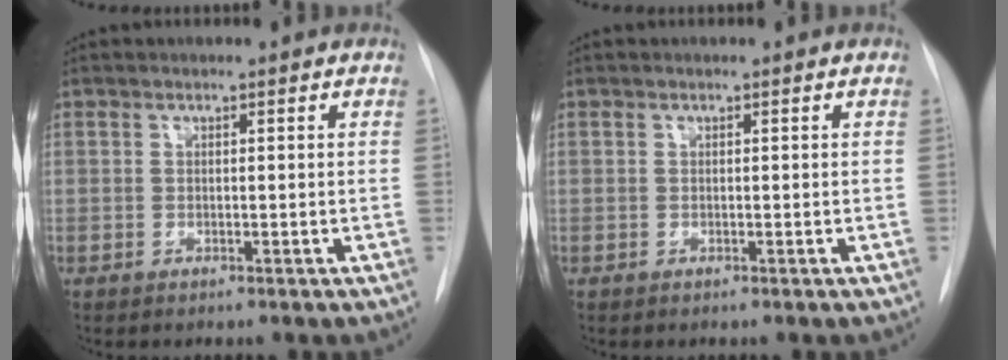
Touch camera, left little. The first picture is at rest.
{"total": 0.0}